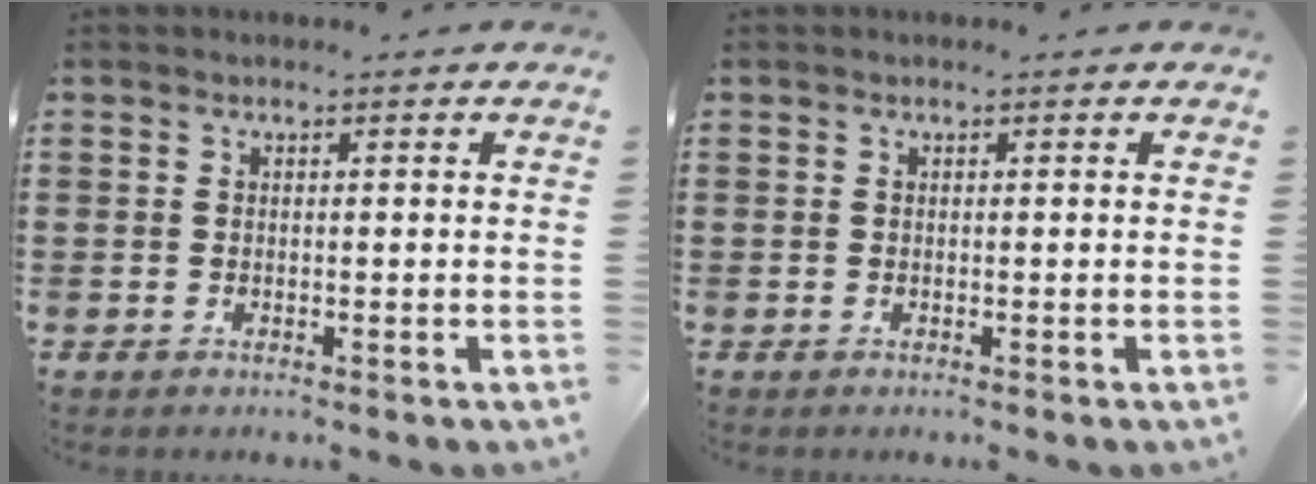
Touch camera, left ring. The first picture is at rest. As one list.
[{"total": 0.0}]